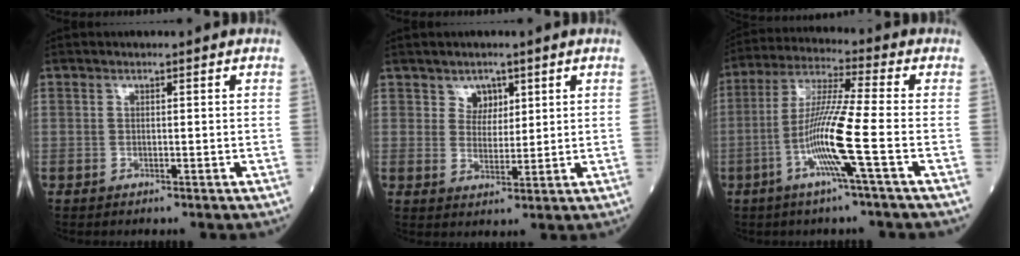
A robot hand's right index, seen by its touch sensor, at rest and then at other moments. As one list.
[{"total": 3.8, "force": [2.0, 2.9, 1.3], "torque": [-0.022, 0.006, 0.038]}, {"total": 11.9, "force": [-3.8, -0.8, 11.2], "torque": [-0.228, -0.005, -0.080]}]